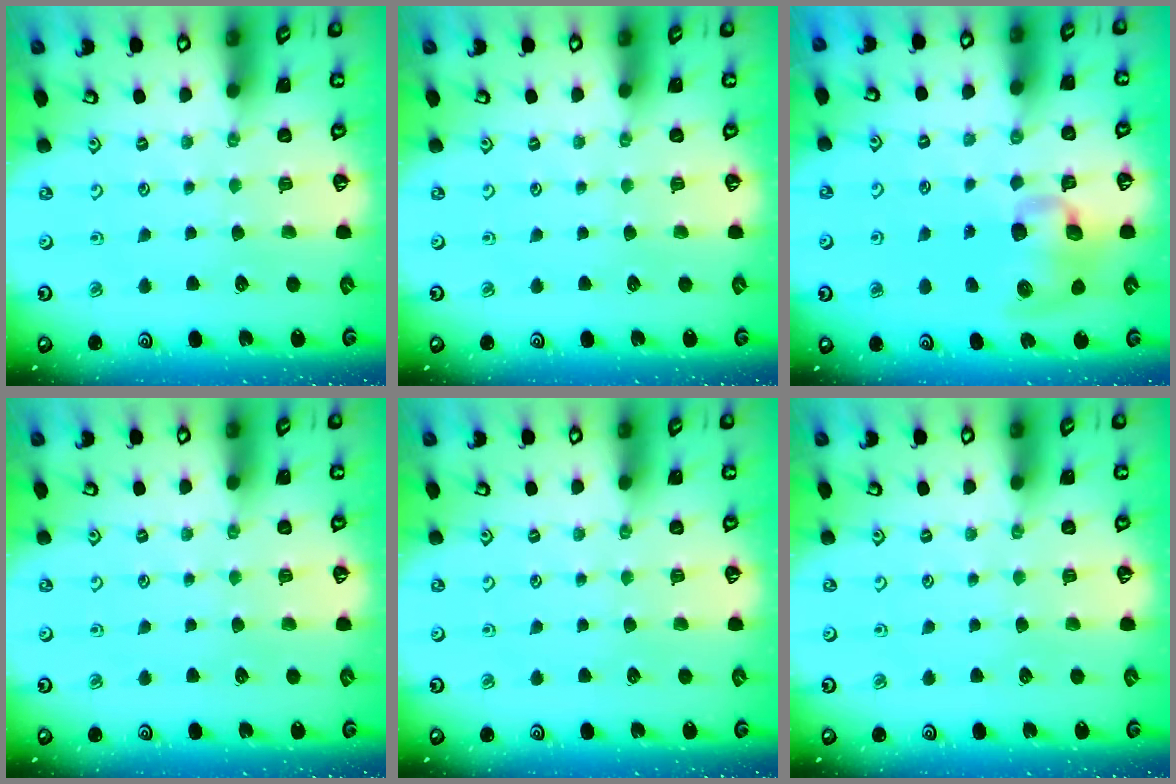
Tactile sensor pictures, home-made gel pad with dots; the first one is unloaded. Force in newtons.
{"total": 0.0}
{"total": 12.5, "press": 12.3, "slide": 2.0}
{"total": 0.0}
{"total": 0.0}
{"total": 0.0}